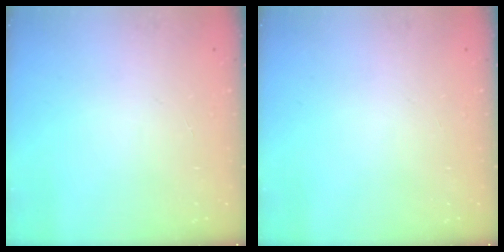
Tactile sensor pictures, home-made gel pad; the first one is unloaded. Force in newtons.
{"total": 0.0}